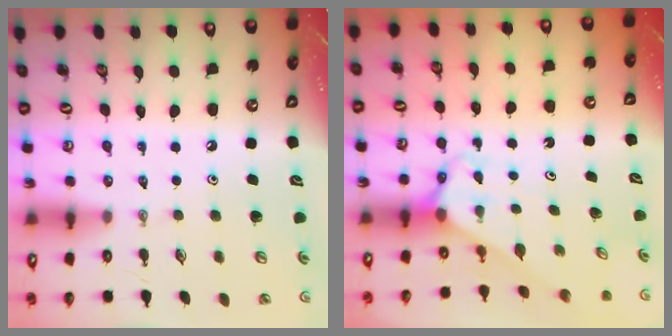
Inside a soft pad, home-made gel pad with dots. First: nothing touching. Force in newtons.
{"total": 3.0, "press": 3.0, "slide": 0.2}